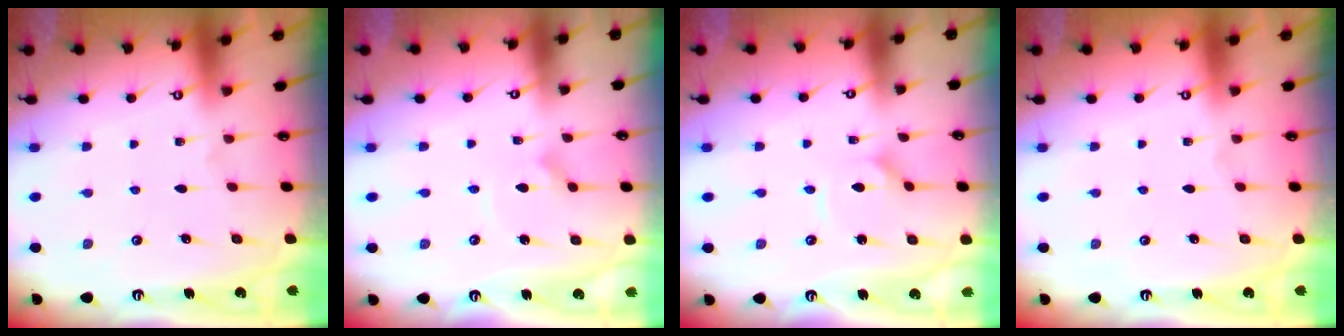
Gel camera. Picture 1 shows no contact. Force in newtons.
{"total": 2.6, "press": 2.6, "slide": 0.3}
{"total": 2.5, "press": 2.5, "slide": 0.2}
{"total": 0.0}